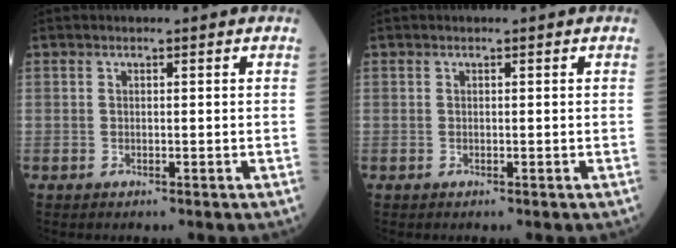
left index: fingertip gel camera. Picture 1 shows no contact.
{"total": 0.0}